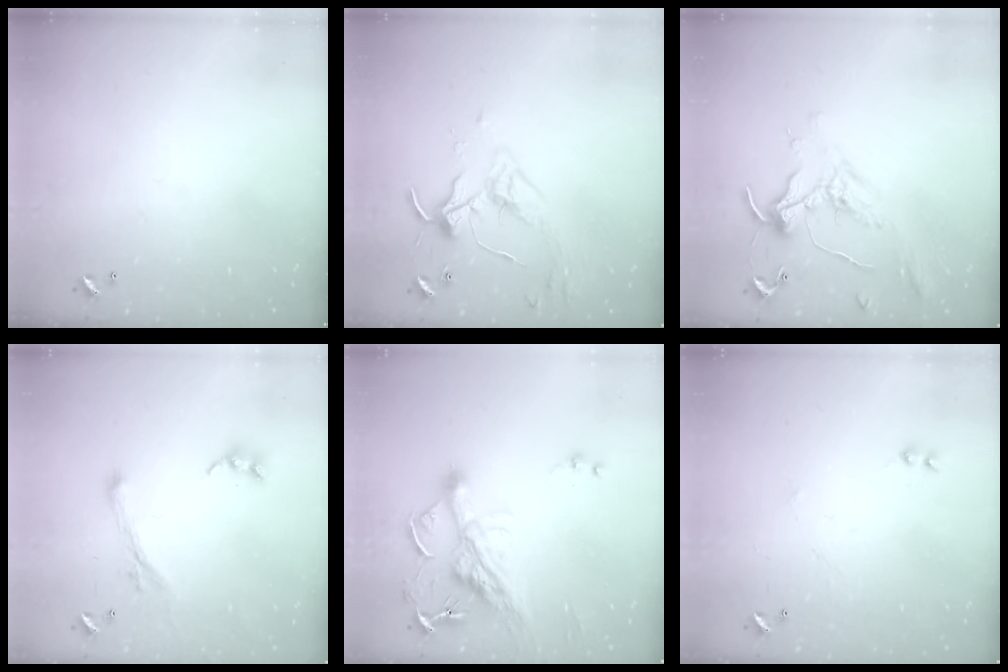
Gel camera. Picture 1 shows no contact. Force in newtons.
{"total": 3.6, "press": 3.5, "slide": 0.7}
{"total": 1.1, "press": 1.0, "slide": 0.4}
{"total": 1.1, "press": 0.6, "slide": 0.9}
{"total": 9.2, "press": 9.2, "slide": 1.3}
{"total": 1.2, "press": 1.2, "slide": 0.3}